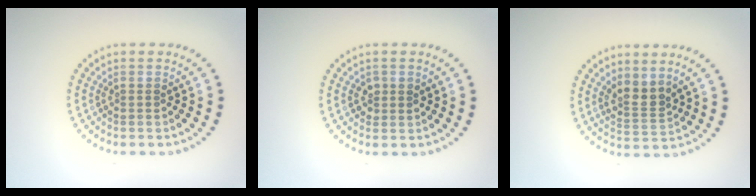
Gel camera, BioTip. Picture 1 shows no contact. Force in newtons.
{"total": 1.3, "press": 1.3, "slide": 0.1}
{"total": 2.6, "press": 2.2, "slide": 1.4}